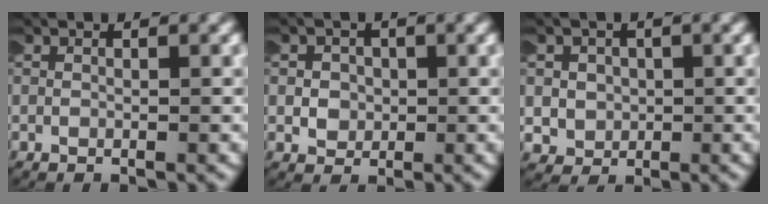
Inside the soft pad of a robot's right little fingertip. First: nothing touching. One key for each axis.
{"total": 2.0, "fx": -0.2, "fy": 1.9, "fz": 0.5, "tx": -0.014, "ty": 0.006, "tz": -0.008}
{"total": 3.9, "fx": -0.3, "fy": 3.8, "fz": 1.0, "tx": -0.044, "ty": -0.008, "tz": -0.004}